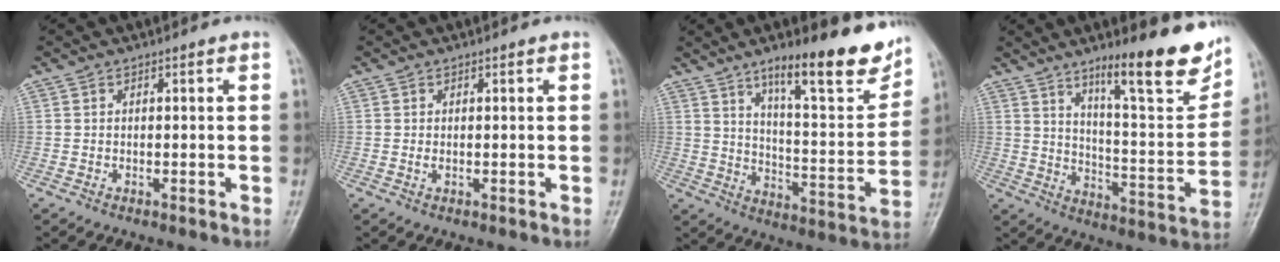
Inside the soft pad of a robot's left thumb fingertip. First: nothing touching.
{"total": 1.0, "force": [0.4, 0.4, 0.7], "torque": [-0.014, -0.001, 0.008]}
{"total": 19.3, "force": [12.8, 4.5, 13.8], "torque": [-0.159, -0.073, 0.197]}
{"total": 19.0, "force": [12.5, 3.8, 13.8], "torque": [-0.159, -0.072, 0.192]}